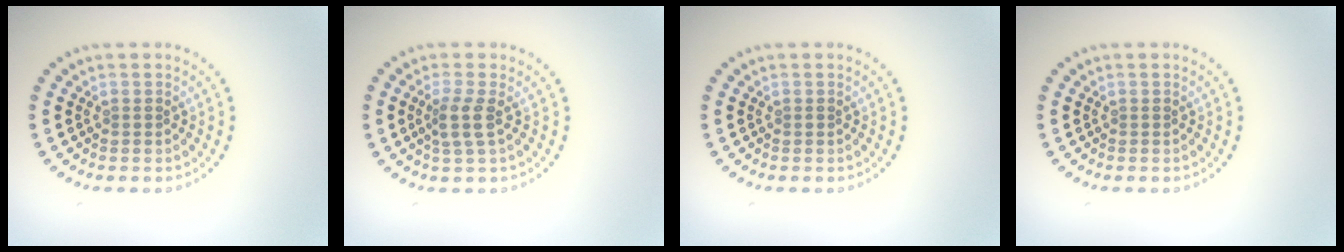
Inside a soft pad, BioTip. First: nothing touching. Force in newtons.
{"total": 2.1, "press": 1.7, "slide": 1.3}
{"total": 0.0}
{"total": 0.0}